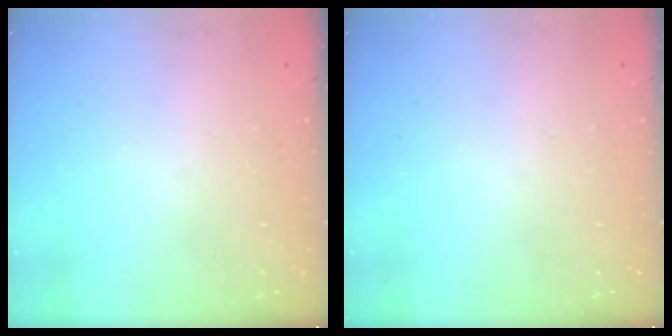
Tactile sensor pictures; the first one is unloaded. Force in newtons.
{"total": 0.0}